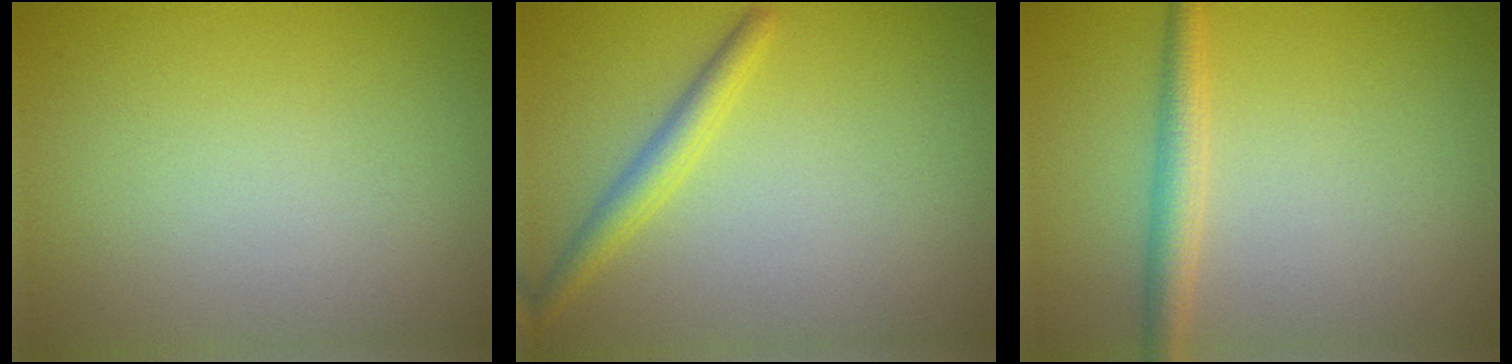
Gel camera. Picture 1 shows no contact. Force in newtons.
{"total": 2.1, "press": 2.1, "slide": 0.2}
{"total": 2.3, "press": 2.3, "slide": 0.1}